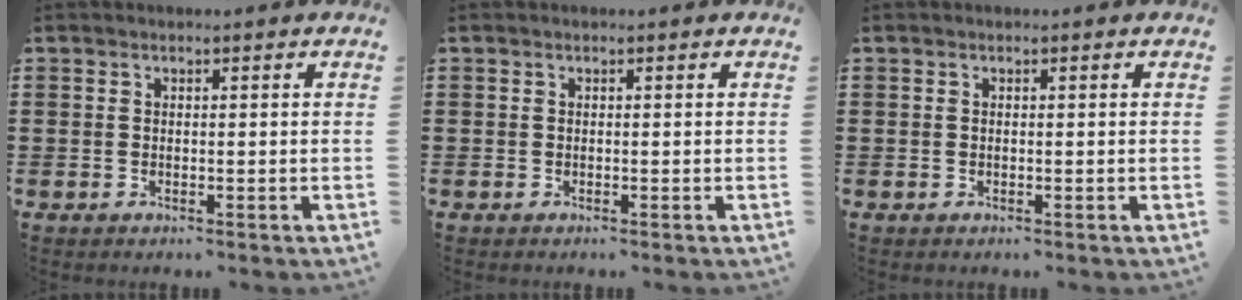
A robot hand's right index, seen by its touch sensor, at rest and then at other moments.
{"total": 0.0}
{"total": 0.0}